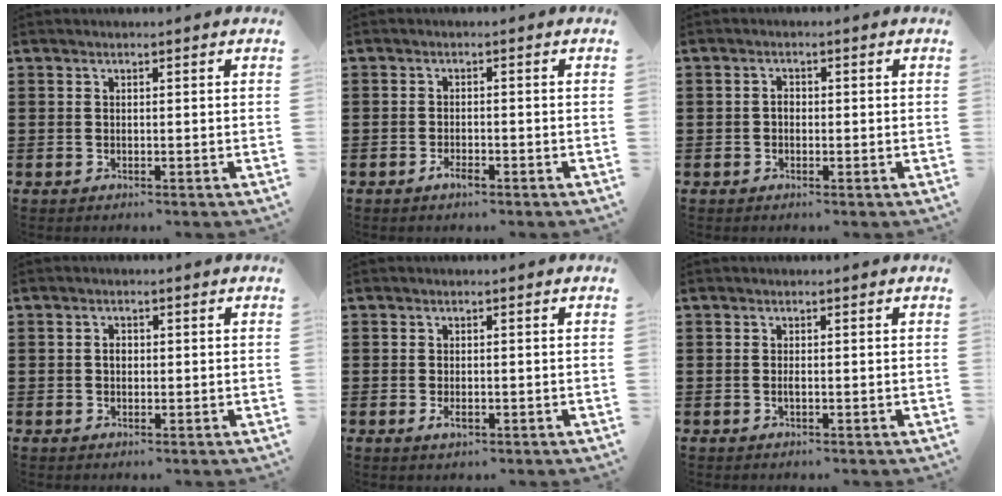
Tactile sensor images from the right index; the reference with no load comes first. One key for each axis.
{"total": 1.9, "fx": -1.3, "fy": 0.6, "fz": 1.3, "tx": -0.031, "ty": -0.004, "tz": -0.025}
{"total": 1.3, "fx": -0.3, "fy": 0.9, "fz": 1.0, "tx": -0.020, "ty": 0.002, "tz": -0.006}
{"total": 1.4, "fx": 0.0, "fy": 1.0, "fz": 1.0, "tx": -0.022, "ty": 0.005, "tz": -0.001}
{"total": 1.3, "fx": -0.4, "fy": 0.4, "fz": 1.2, "tx": -0.024, "ty": -0.005, "tz": -0.007}
{"total": 0.7, "fx": -0.2, "fy": 0.1, "fz": 0.7, "tx": -0.012, "ty": -0.004, "tz": -0.003}